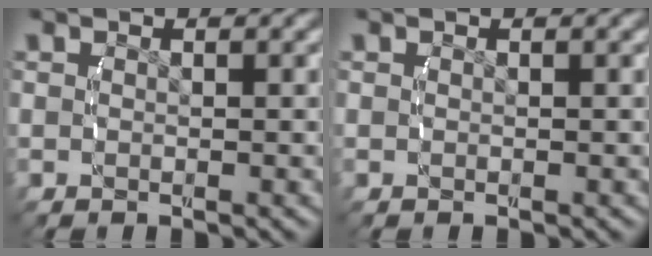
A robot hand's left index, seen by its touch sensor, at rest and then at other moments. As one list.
[{"total": 0.0}]